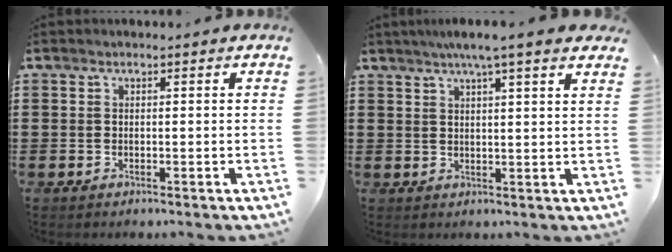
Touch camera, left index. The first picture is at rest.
{"total": 5.0, "force": [3.9, -0.4, 3.1], "torque": [-0.070, -0.003, 0.067]}